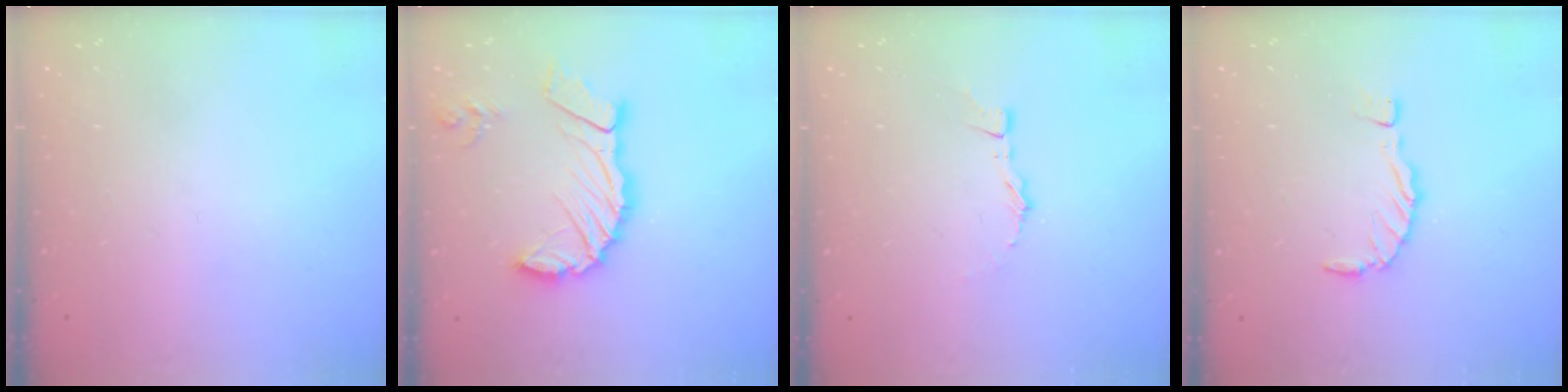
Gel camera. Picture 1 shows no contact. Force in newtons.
{"total": 13.9, "press": 13.8, "slide": 1.6}
{"total": 2.5, "press": 2.5, "slide": 0.2}
{"total": 0.0}